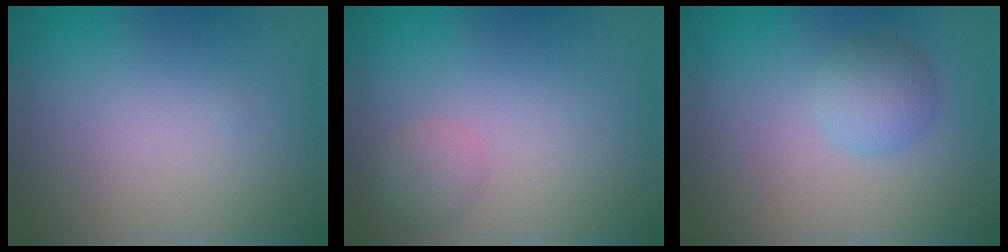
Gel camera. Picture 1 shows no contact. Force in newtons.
{"total": 1.5, "press": 1.5, "slide": 0.1}
{"total": 2.4, "press": 2.4, "slide": 0.1}